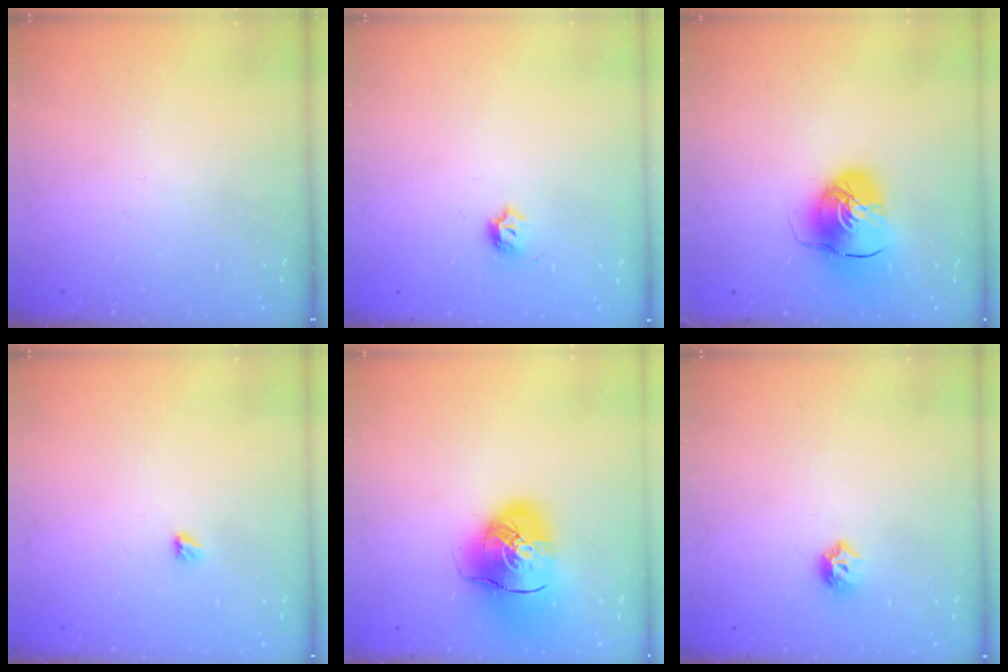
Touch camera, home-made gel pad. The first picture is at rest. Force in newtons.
{"total": 4.5, "press": 4.3, "slide": 1.0}
{"total": 9.7, "press": 9.6, "slide": 1.4}
{"total": 2.9, "press": 2.9, "slide": 0.5}
{"total": 14.8, "press": 14.5, "slide": 2.6}
{"total": 6.4, "press": 6.3, "slide": 0.9}